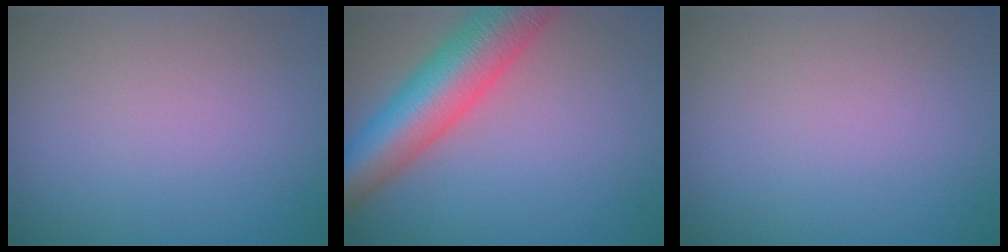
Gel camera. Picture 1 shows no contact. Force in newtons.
{"total": 9.8, "press": 9.8, "slide": 0.4}
{"total": 0.0}